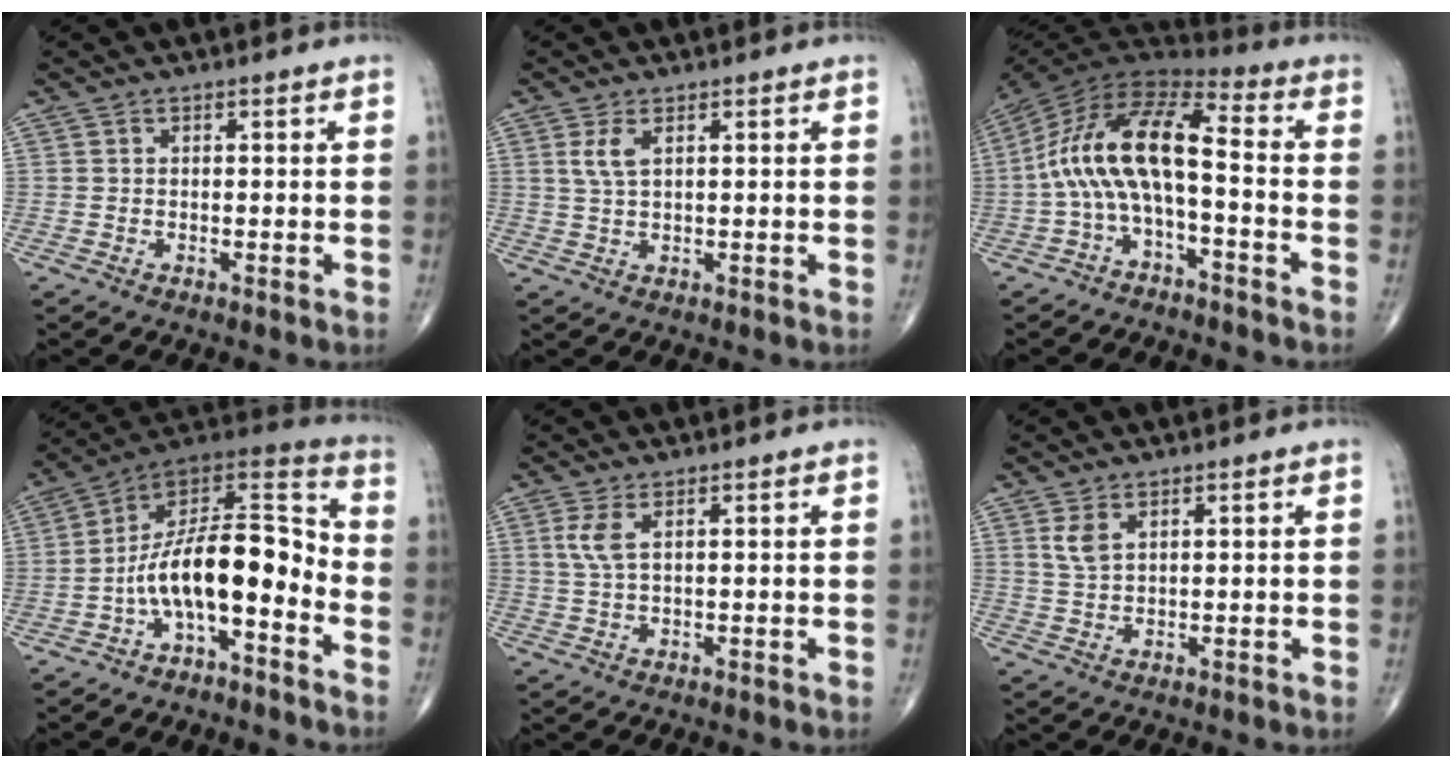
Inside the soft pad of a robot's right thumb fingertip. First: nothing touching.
{"total": 3.0, "force": [1.2, 1.1, 2.5], "torque": [-0.058, 0.001, 0.031]}
{"total": 15.1, "force": [-2.5, 5.9, 13.6], "torque": [-0.258, 0.075, -0.058]}
{"total": 15.1, "force": [-5.2, 5.9, 12.9], "torque": [-0.206, 0.098, -0.095]}
{"total": 3.2, "force": [1.1, 0.9, 2.8], "torque": [-0.074, 0.003, 0.030]}
{"total": 3.0, "force": [1.5, 1.4, 2.1], "torque": [-0.044, -0.004, 0.037]}